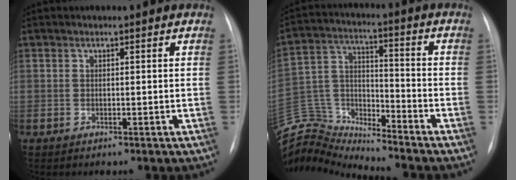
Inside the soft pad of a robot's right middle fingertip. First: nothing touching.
{"total": 14.9, "force": [-14.8, 1.3, 0.6], "torque": [-0.023, 0.056, -0.273]}